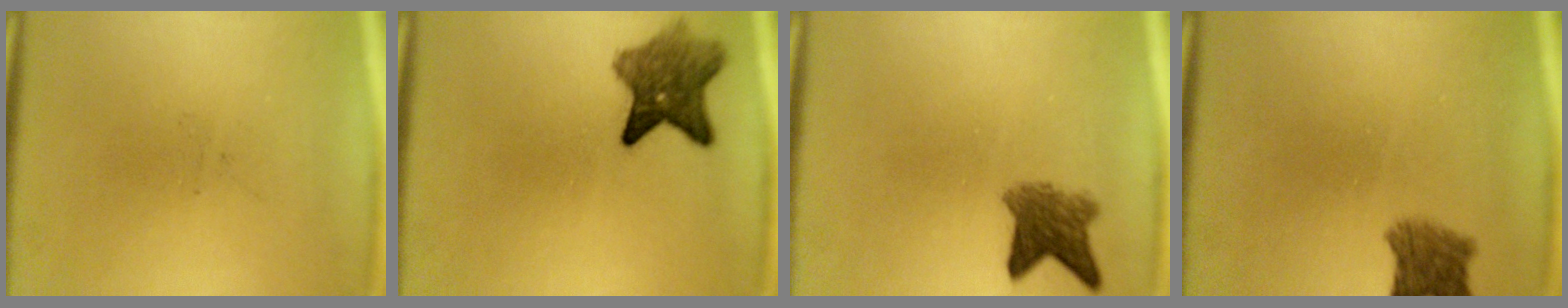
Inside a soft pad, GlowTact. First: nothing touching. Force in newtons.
{"total": 6.7}
{"total": 4.6}
{"total": 4.1}